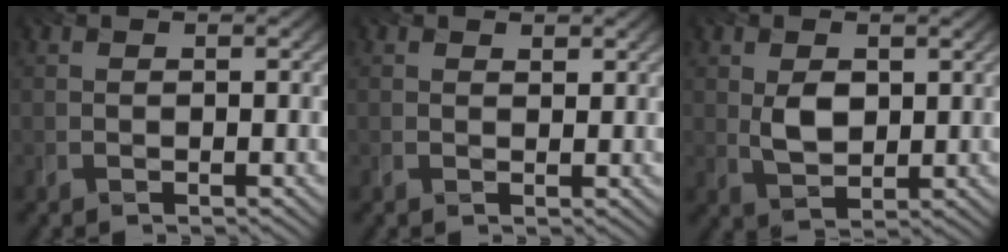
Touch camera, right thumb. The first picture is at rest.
{"total": 1.0, "force": [0.9, 0.3, 0.2], "torque": [-0.006, -0.002, 0.016]}
{"total": 3.8, "force": [0.9, 2.5, 2.8], "torque": [-0.063, -0.004, 0.020]}